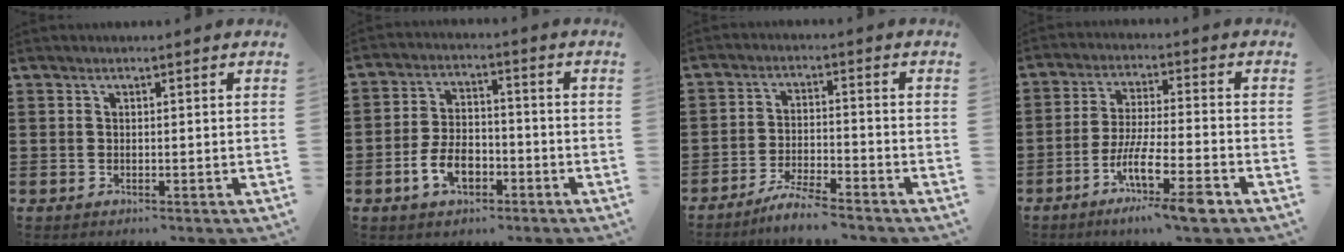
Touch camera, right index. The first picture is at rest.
{"total": 6.4, "force": [-2.8, 3.5, 4.6], "torque": [-0.106, 0.000, -0.057]}
{"total": 4.8, "force": [-4.5, 0.0, 1.6], "torque": [-0.036, 0.000, -0.089]}
{"total": 10.5, "force": [-5.7, 1.2, 8.7], "torque": [-0.173, -0.005, -0.108]}